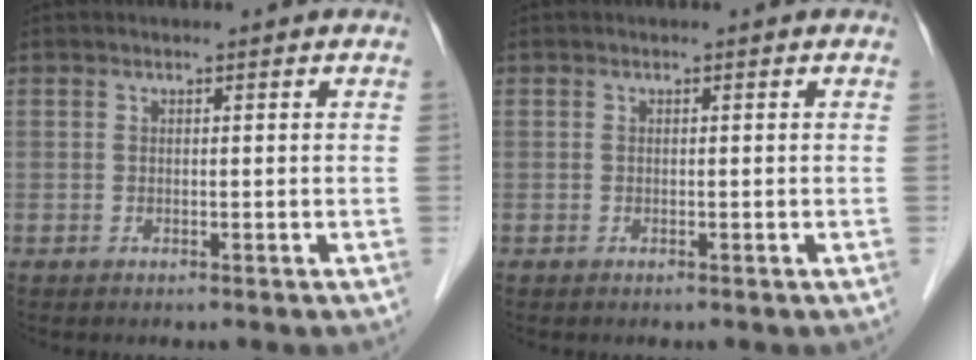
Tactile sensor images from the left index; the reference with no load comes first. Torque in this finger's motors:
{"motor_torque": [-0.24, -0.13, 0.00, 0.01]}